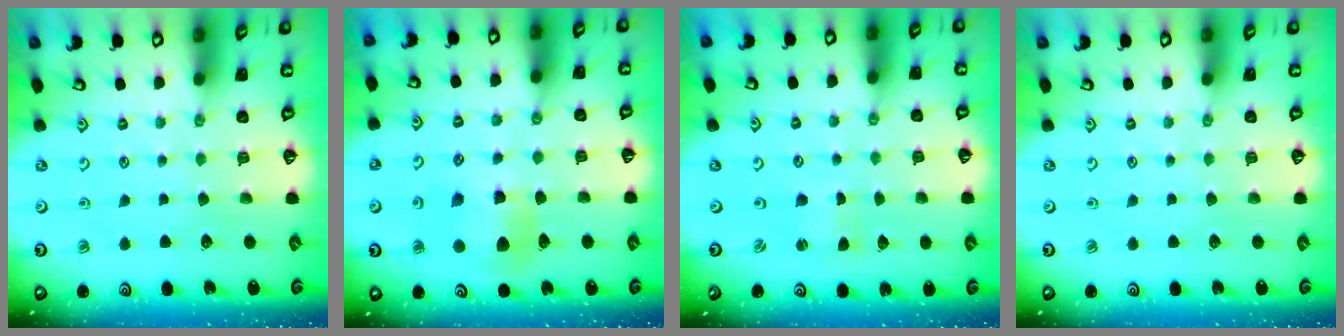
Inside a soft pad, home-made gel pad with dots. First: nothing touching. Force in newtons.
{"total": 9.0, "press": 8.9, "slide": 1.0}
{"total": 0.0}
{"total": 0.0}